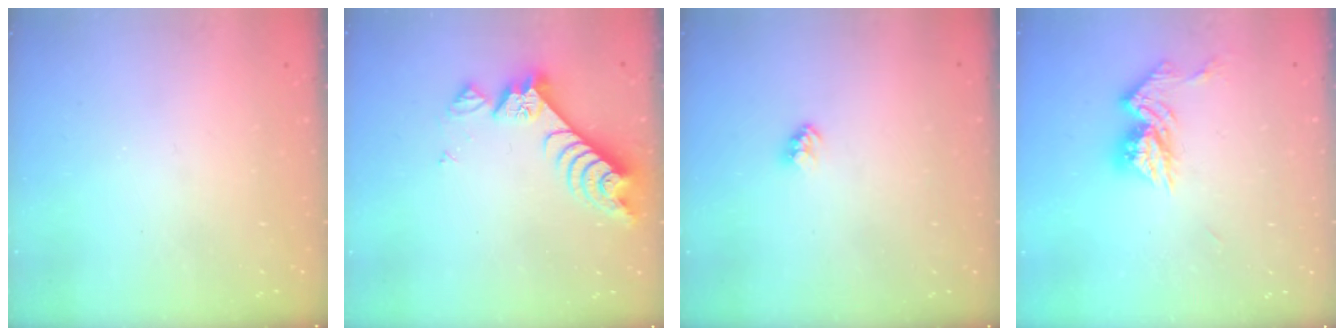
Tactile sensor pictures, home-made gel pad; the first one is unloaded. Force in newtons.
{"total": 8.5, "press": 8.4, "slide": 0.8}
{"total": 2.3, "press": 2.3, "slide": 0.1}
{"total": 11.5, "press": 11.4, "slide": 1.0}